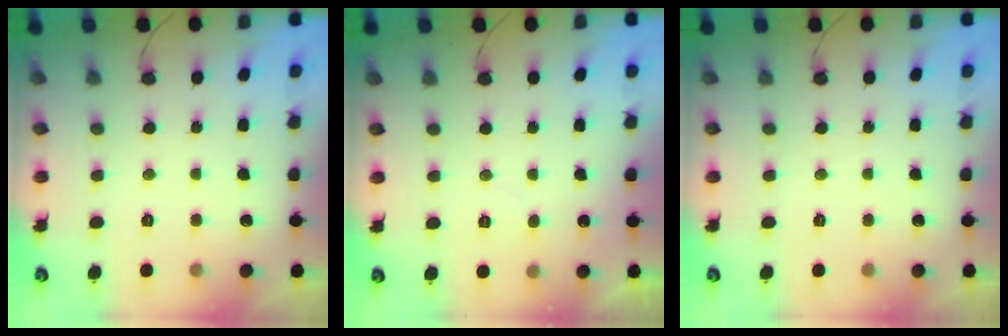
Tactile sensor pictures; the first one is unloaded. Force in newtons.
{"total": 3.3, "press": 3.3, "slide": 0.2}
{"total": 0.0}